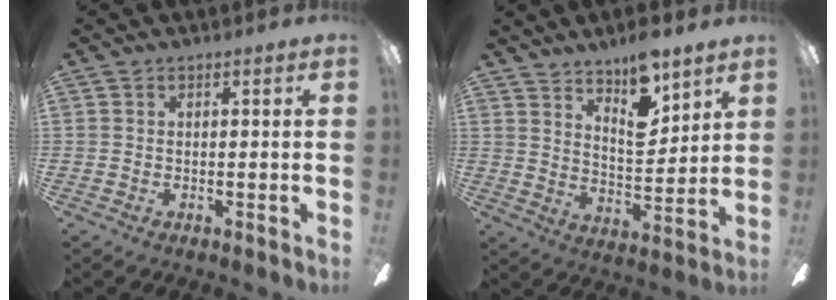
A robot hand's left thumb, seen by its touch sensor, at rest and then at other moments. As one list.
[{"total": 10.6, "force": [8.5, 3.6, 5.3], "torque": [-0.087, -0.050, 0.152]}]